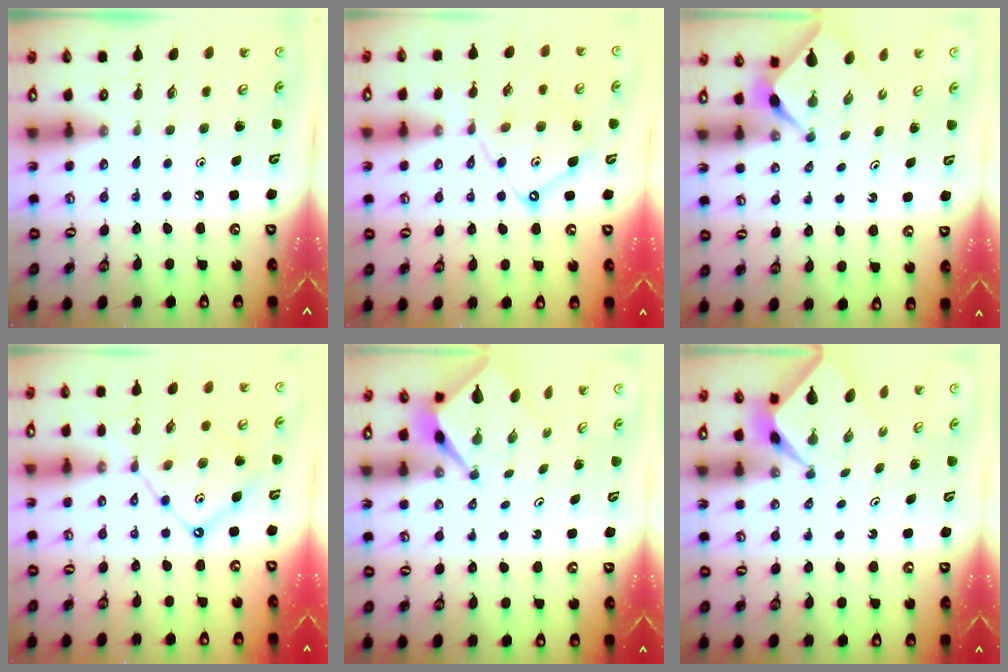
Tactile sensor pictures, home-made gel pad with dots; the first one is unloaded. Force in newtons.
{"total": 12.5, "press": 12.5, "slide": 1.1}
{"total": 2.3, "press": 2.2, "slide": 0.3}
{"total": 12.2, "press": 12.2, "slide": 1.1}
{"total": 3.1, "press": 3.1, "slide": 0.2}
{"total": 1.6, "press": 1.6, "slide": 0.3}